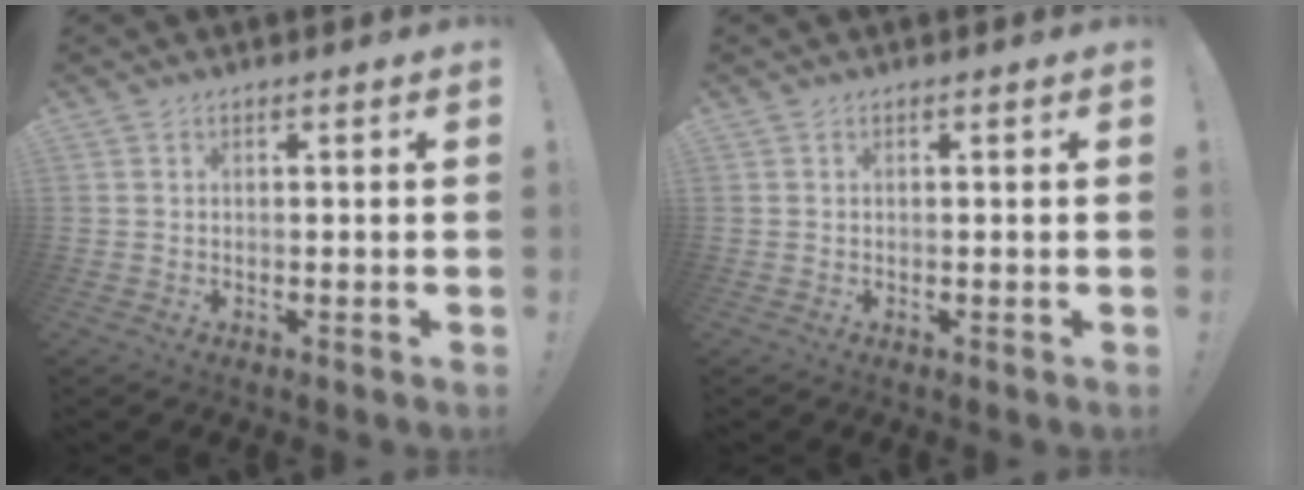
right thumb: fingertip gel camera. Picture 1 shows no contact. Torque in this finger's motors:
{"motor_torque": [0.00, 0.00, -0.11, 0.08, 0.00]}